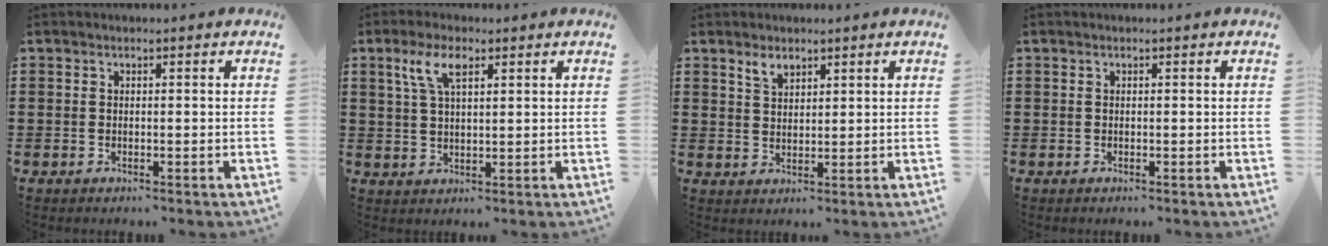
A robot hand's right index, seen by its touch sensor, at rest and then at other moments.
{"total": 5.2, "force": [2.6, 1.9, 4.2], "torque": [-0.092, 0.009, 0.044]}
{"total": 2.5, "force": [2.0, 1.3, 0.9], "torque": [-0.016, -0.001, 0.036]}
{"total": 0.0}